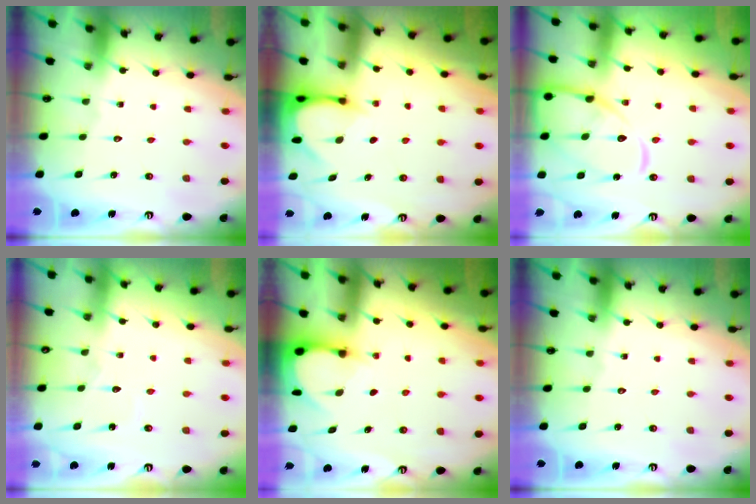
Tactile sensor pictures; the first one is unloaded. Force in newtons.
{"total": 3.7, "press": 3.7, "slide": 0.2}
{"total": 14.1, "press": 14.1, "slide": 1.3}
{"total": 2.7, "press": 2.7, "slide": 0.3}
{"total": 3.3, "press": 3.2, "slide": 0.3}
{"total": 0.0}